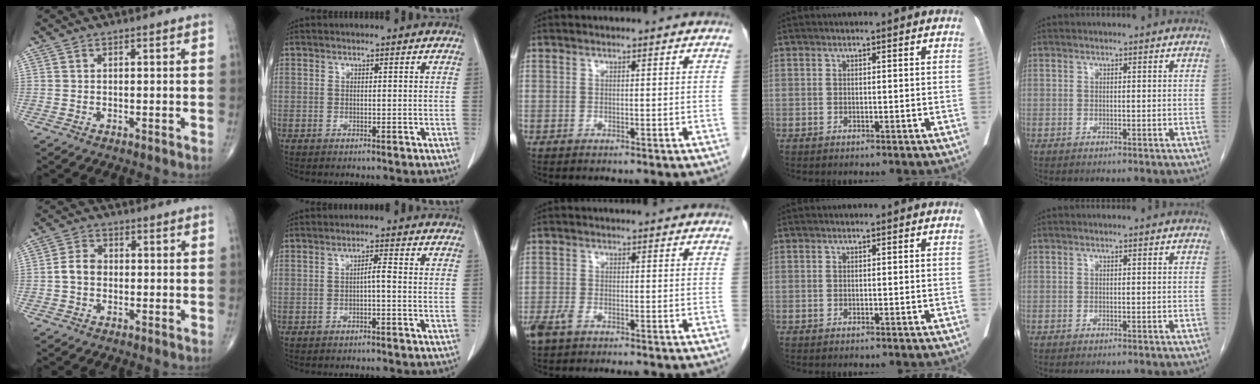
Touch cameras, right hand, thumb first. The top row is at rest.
{"thumb": {"total": 4.2, "force": [-0.5, 3.3, 2.5], "torque": [-0.041, 0.015, -0.017]}, "index": {"total": 1.8, "force": [-0.5, 0.2, 1.7], "torque": [-0.028, 0.004, -0.008]}, "middle": {"total": 3.7, "force": [-2.5, 1.2, 2.4], "torque": [-0.052, -0.006, -0.042]}}